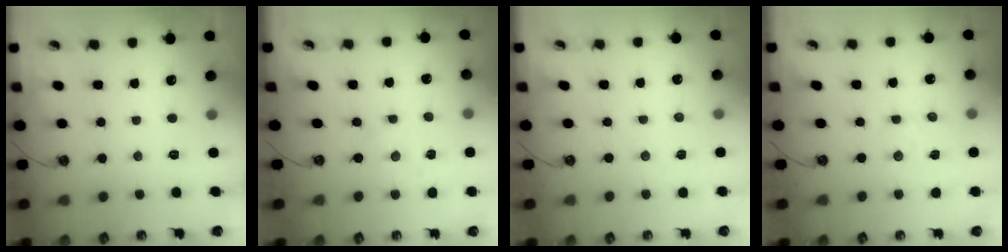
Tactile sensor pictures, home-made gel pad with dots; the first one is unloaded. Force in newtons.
{"total": 0.0}
{"total": 2.6, "press": 2.6, "slide": 0.3}
{"total": 2.9, "press": 2.9, "slide": 0.3}